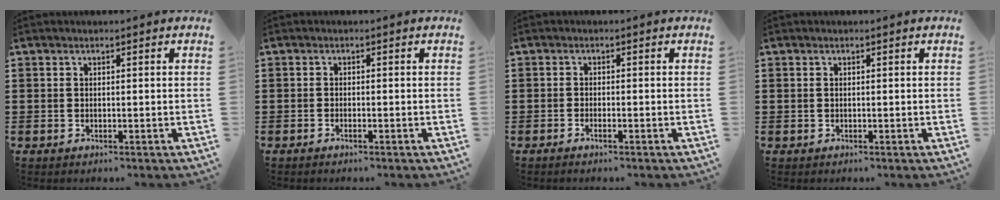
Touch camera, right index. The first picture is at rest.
{"total": 0.7, "force": [-0.6, 0.1, 0.4], "torque": [-0.011, -0.004, -0.011]}
{"total": 1.0, "force": [-0.7, 0.1, 0.6], "torque": [-0.014, -0.005, -0.013]}
{"total": 0.0}